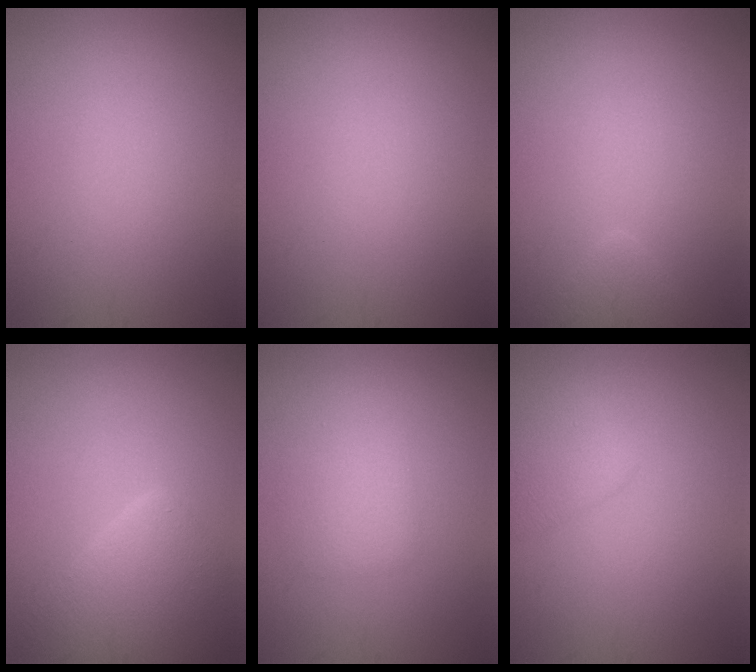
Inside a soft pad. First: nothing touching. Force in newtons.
{"total": 0.0}
{"total": 1.7, "press": 1.7, "slide": 0.1}
{"total": 4.5, "press": 4.5, "slide": 0.4}
{"total": 2.3, "press": 2.3, "slide": 0.0}
{"total": 2.0, "press": 2.0, "slide": 0.2}